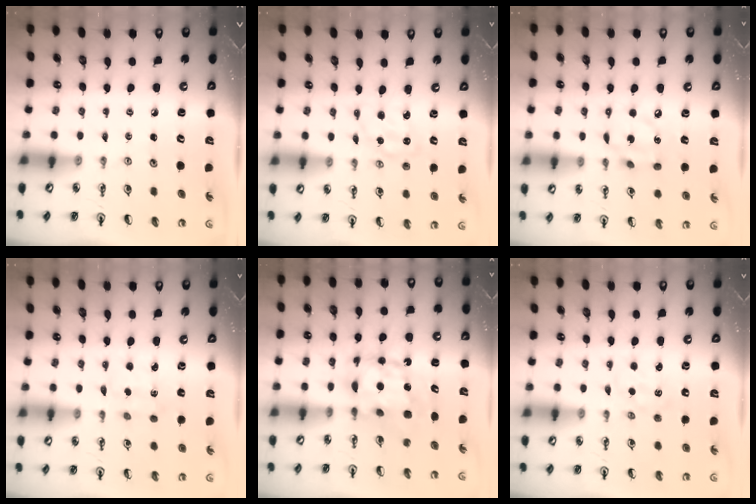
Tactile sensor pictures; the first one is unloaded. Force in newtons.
{"total": 1.6, "press": 1.6, "slide": 0.3}
{"total": 9.8, "press": 9.8, "slide": 0.6}
{"total": 1.7, "press": 1.5, "slide": 0.8}
{"total": 10.5, "press": 10.5, "slide": 1.0}
{"total": 2.3, "press": 2.3, "slide": 0.4}